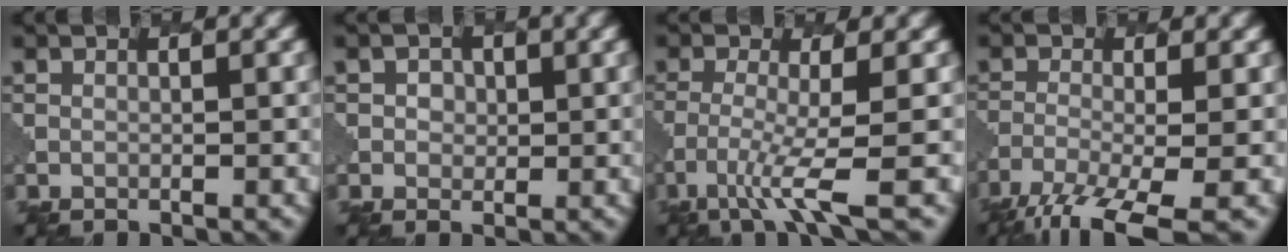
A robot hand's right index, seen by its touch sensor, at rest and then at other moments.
{"total": 1.8, "force": [0.4, 1.6, 0.5], "torque": [0.002, 0.000, 0.005]}
{"total": 4.4, "force": [-2.1, 0.6, 3.8], "torque": [-0.080, -0.012, -0.050]}
{"total": 7.7, "force": [-5.0, 1.9, 5.5], "torque": [-0.099, -0.016, -0.099]}